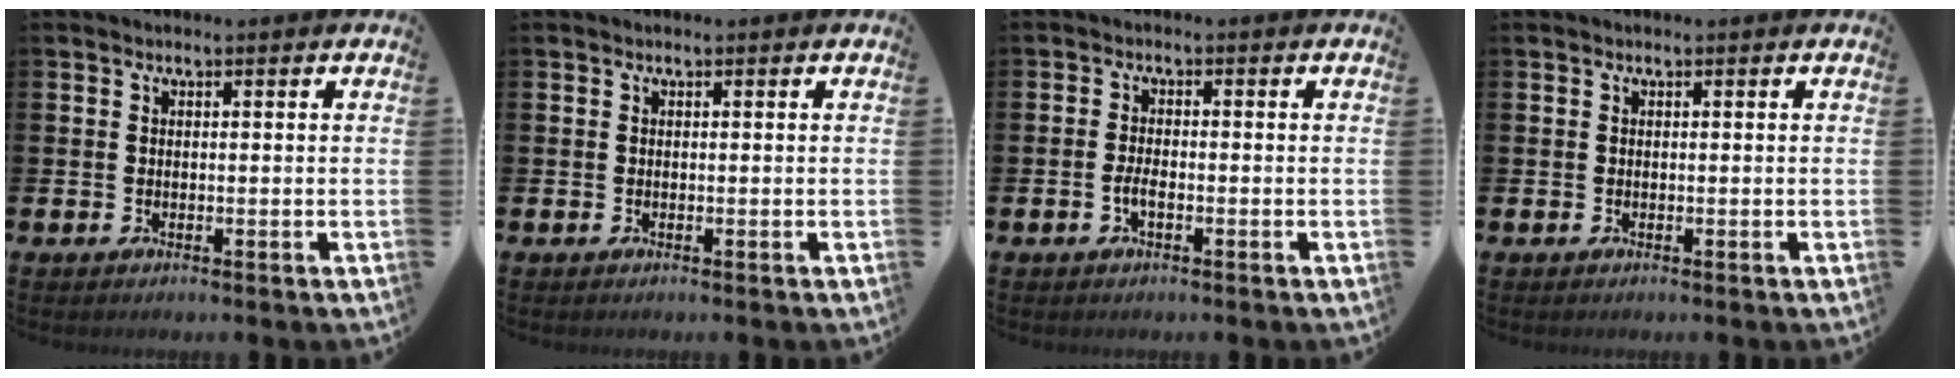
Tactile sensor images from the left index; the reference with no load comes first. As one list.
[{"total": 0.0}, {"total": 1.9, "force": [-0.7, 0.7, 1.6], "torque": [-0.024, 0.000, -0.017]}, {"total": 0.0}]